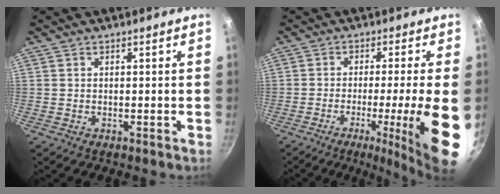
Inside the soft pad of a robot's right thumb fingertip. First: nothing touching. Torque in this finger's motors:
{"motor_torque": [1.89, 3.12, 0.24, -0.09, 0.18]}